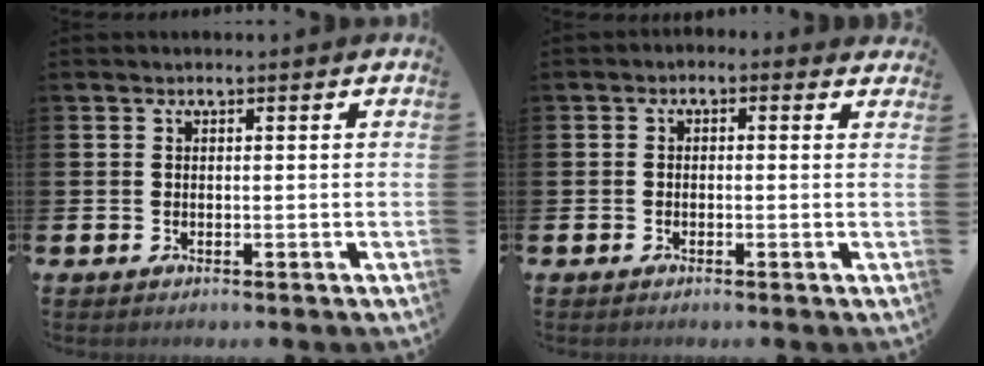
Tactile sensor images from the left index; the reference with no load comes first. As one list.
[{"total": 0.8, "force": [-0.6, 0.4, 0.2], "torque": [-0.008, 0.004, -0.014]}]